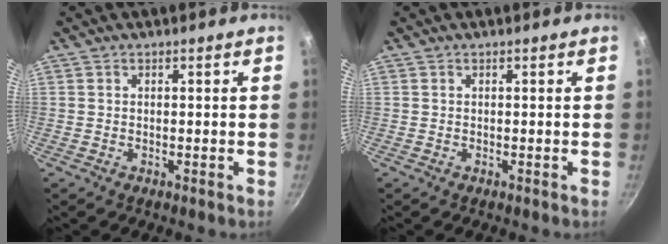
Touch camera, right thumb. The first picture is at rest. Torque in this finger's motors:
{"motor_torque": [0.32, -0.03, -0.05, -0.20, -0.02]}